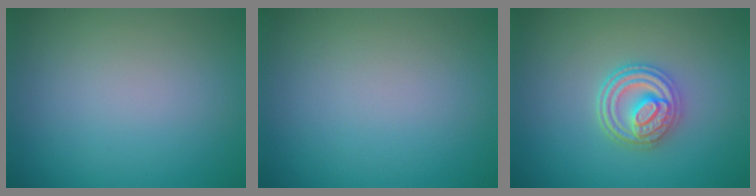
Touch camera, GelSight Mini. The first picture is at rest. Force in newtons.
{"total": 0.0}
{"total": 4.3, "press": 3.5, "slide": 2.5}